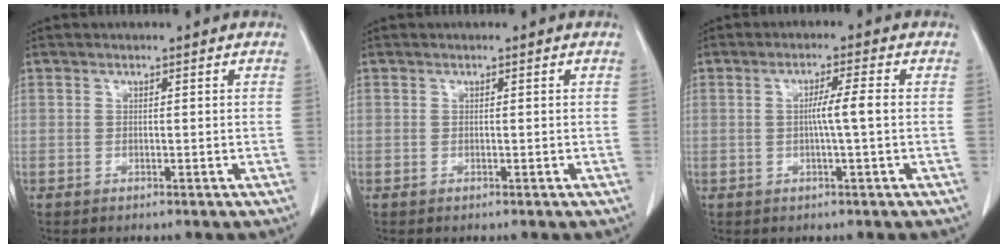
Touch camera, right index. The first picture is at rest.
{"total": 0.0}
{"total": 3.7, "force": [-0.2, -0.5, 3.7], "torque": [-0.065, 0.002, -0.003]}